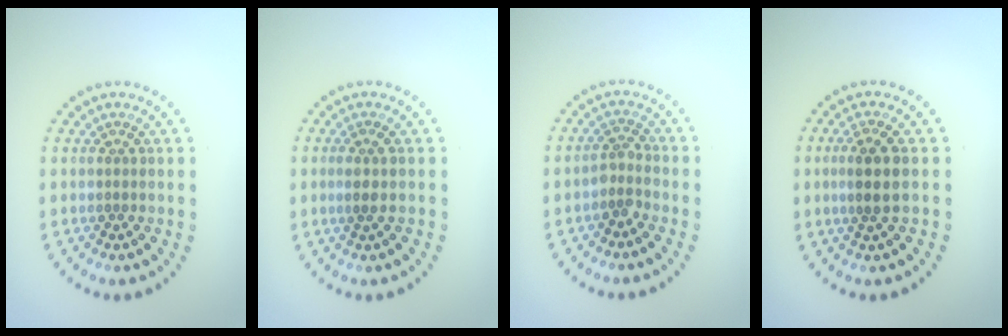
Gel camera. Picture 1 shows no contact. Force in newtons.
{"total": 1.3, "press": 1.0, "slide": 0.9}
{"total": 1.5, "press": 1.1, "slide": 1.0}
{"total": 2.7, "press": 2.3, "slide": 1.3}